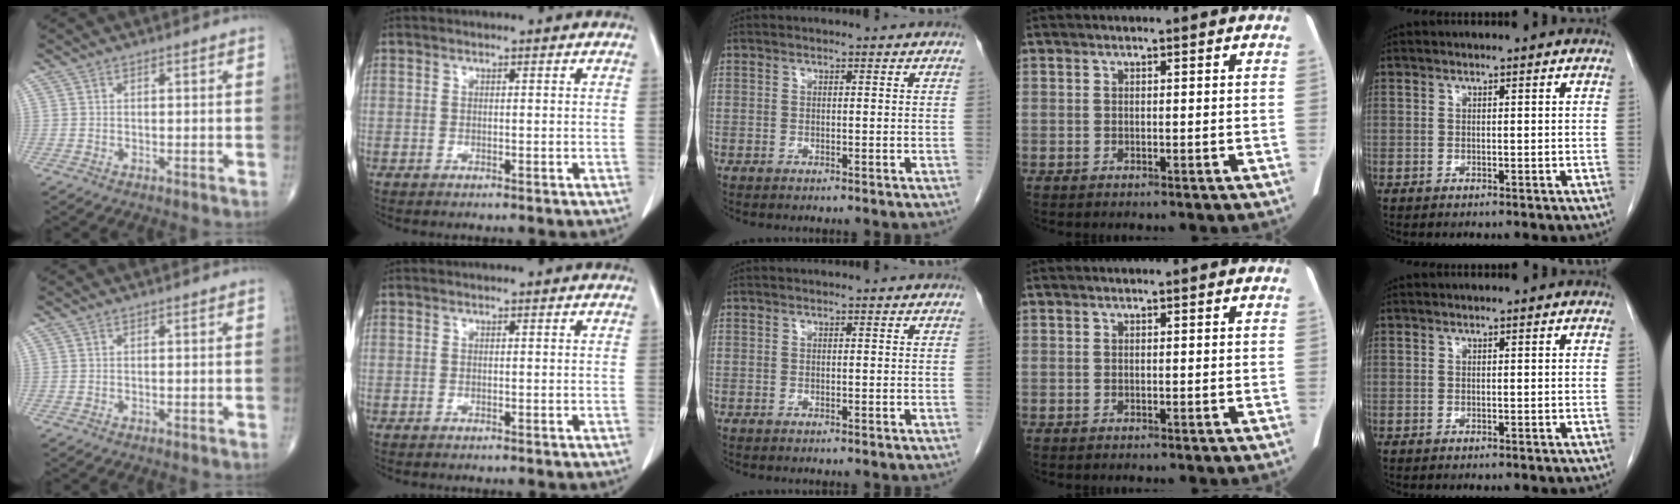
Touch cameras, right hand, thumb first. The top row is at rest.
{}